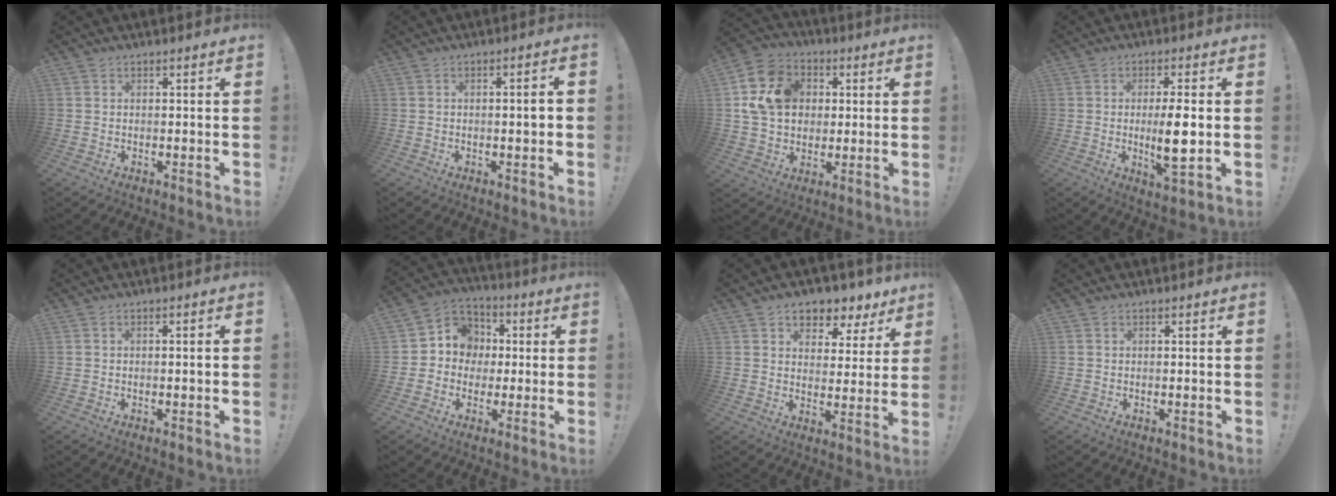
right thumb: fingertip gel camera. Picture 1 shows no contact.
{"total": 2.8, "force": [-0.1, 0.0, 2.8], "torque": [-0.040, -0.002, -0.004]}
{"total": 15.1, "force": [3.0, 12.5, 7.9], "torque": [-0.126, -0.003, 0.064]}
{"total": 8.8, "force": [-0.3, 1.6, 8.6], "torque": [-0.151, -0.014, -0.012]}
{"total": 1.4, "force": [-0.2, -0.2, 1.4], "torque": [-0.024, 0.001, -0.003]}
{"total": 9.6, "force": [-0.6, 9.1, 3.0], "torque": [-0.037, 0.019, -0.002]}
{"total": 6.5, "force": [4.6, 4.0, 2.3], "torque": [-0.018, -0.040, 0.083]}
{"total": 0.0}